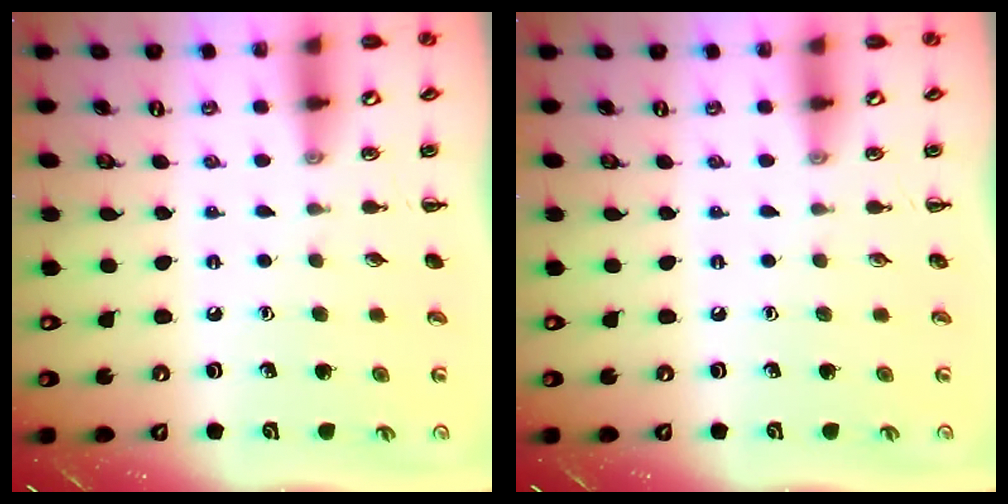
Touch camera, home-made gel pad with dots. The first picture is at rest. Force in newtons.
{"total": 0.0}